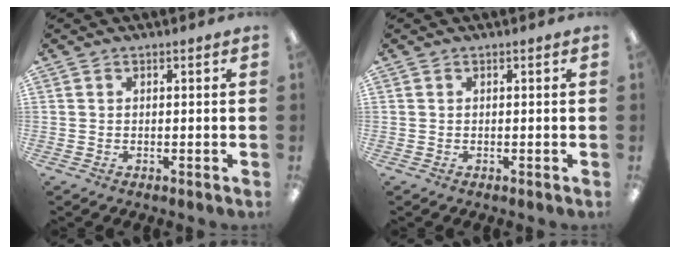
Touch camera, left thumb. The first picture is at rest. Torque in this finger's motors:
{"motor_torque": [0.00, 0.00, 0.07, -0.08, 0.01]}